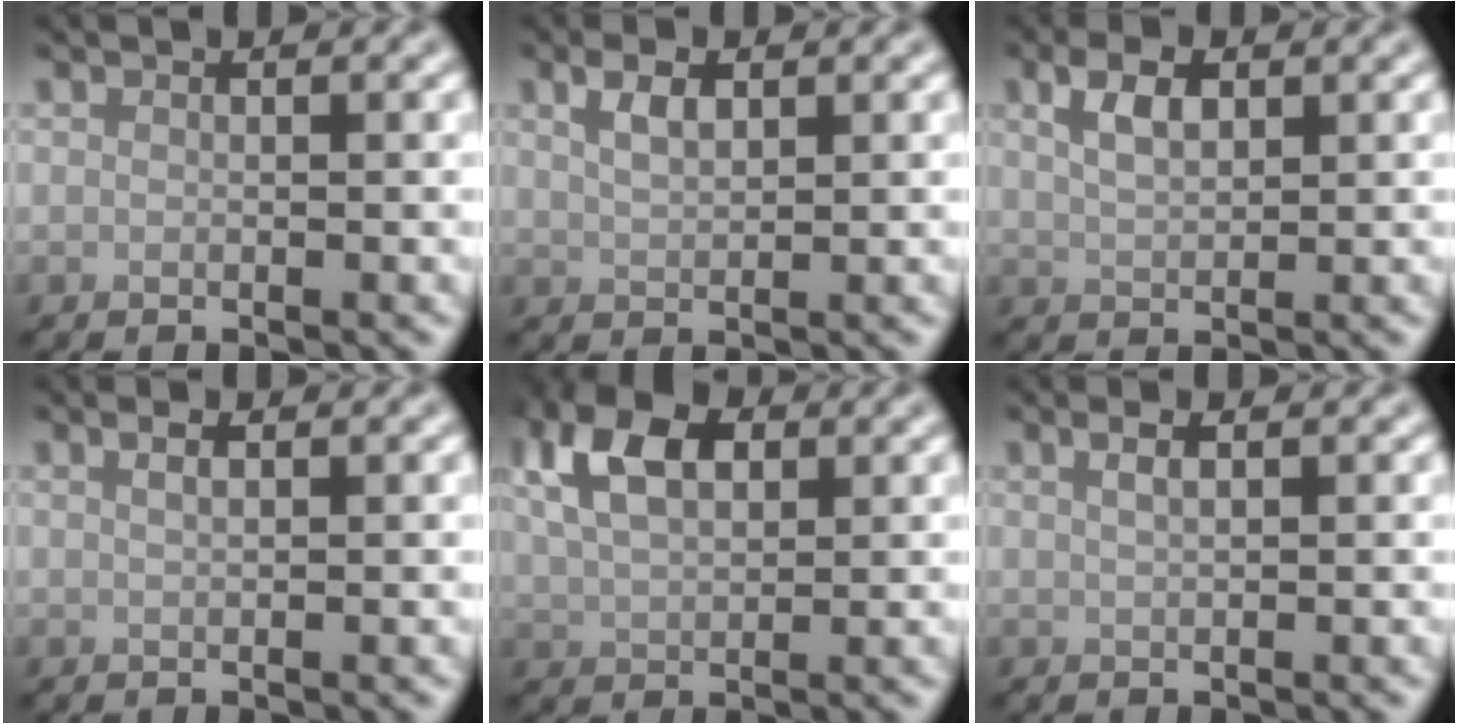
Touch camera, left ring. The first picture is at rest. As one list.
[{"total": 2.4, "force": [1.1, 1.1, 1.8], "torque": [-0.040, 0.004, 0.023]}, {"total": 3.1, "force": [1.3, 1.6, 2.4], "torque": [-0.052, 0.006, 0.026]}, {"total": 1.4, "force": [0.7, 0.5, 1.1], "torque": [-0.014, -0.001, 0.011]}, {"total": 7.1, "force": [2.6, 4.2, 5.0], "torque": [-0.116, 0.019, 0.043]}, {"total": 2.1, "force": [1.1, 0.8, 1.5], "torque": [-0.016, 0.001, 0.008]}]